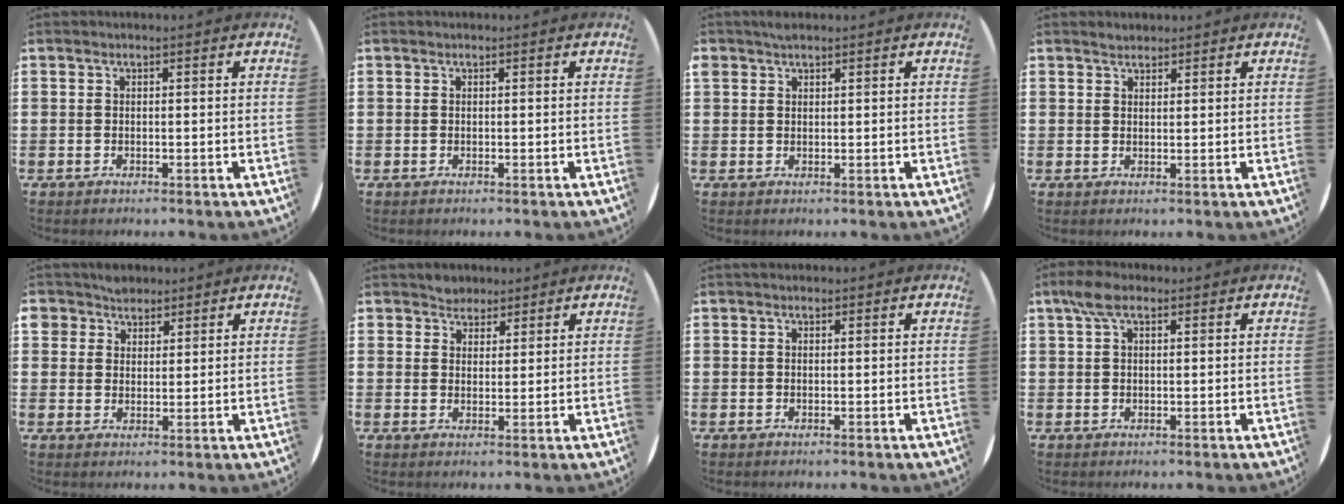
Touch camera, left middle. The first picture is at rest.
{"total": 0.0}
{"total": 1.2, "force": [1.1, 0.4, 0.0], "torque": [-0.003, 0.002, 0.022]}
{"total": 1.3, "force": [1.3, 0.3, 0.0], "torque": [-0.001, 0.004, 0.025]}
{"total": 3.5, "force": [2.8, 2.1, -0.2], "torque": [-0.009, 0.009, 0.055]}
{"total": 2.7, "force": [2.5, 1.1, -0.3], "torque": [-0.001, 0.002, 0.049]}
{"total": 0.0}
{"total": 3.6, "force": [1.9, 1.6, 2.5], "torque": [-0.047, 0.006, 0.032]}